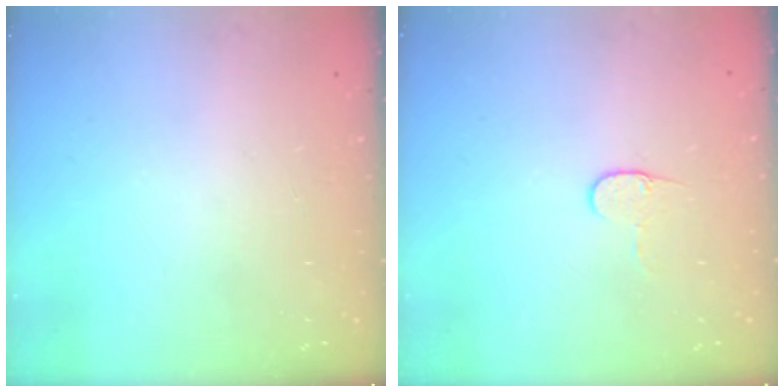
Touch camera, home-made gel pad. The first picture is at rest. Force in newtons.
{"total": 4.3, "press": 4.3, "slide": 0.4}